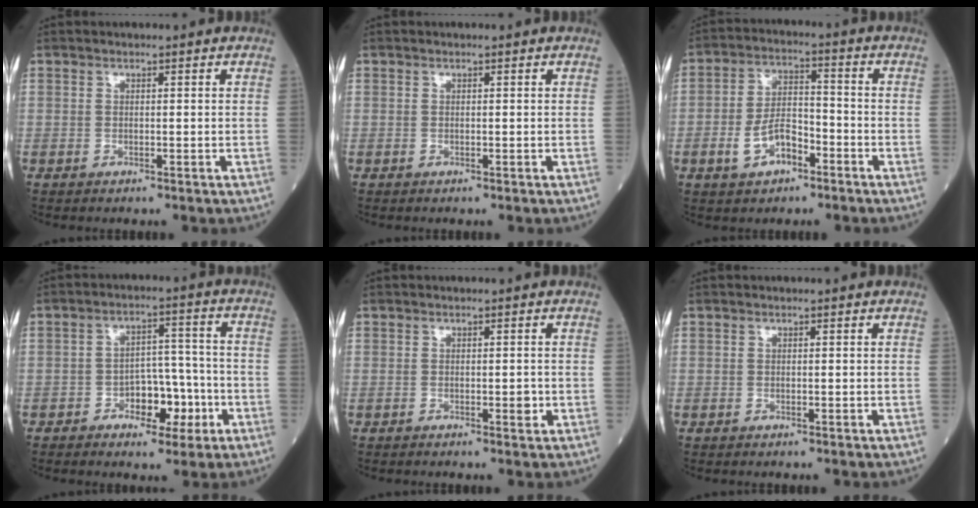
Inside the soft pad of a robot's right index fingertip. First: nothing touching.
{"total": 0.0}
{"total": 7.2, "force": [-3.4, 3.7, 5.1], "torque": [-0.104, 0.012, -0.061]}
{"total": 7.3, "force": [-3.1, 4.0, 5.3], "torque": [-0.074, 0.023, -0.044]}
{"total": 1.1, "force": [-0.2, 0.4, 1.0], "torque": [-0.012, -0.001, -0.002]}
{"total": 0.0}